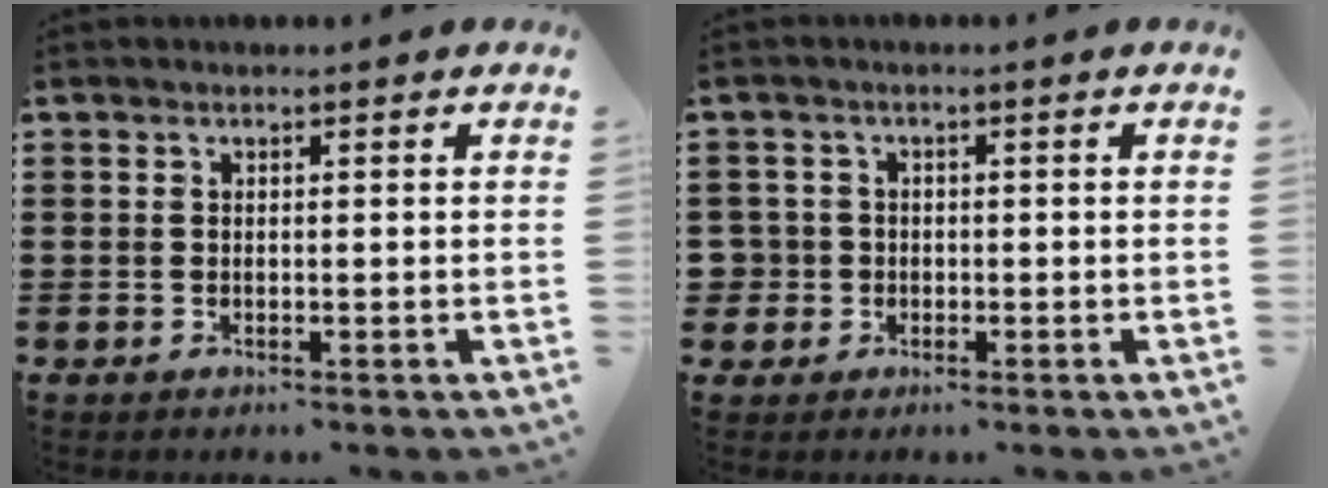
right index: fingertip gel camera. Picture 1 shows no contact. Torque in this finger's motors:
{"motor_torque": [1.01, 1.12, 0.17, 0.02]}